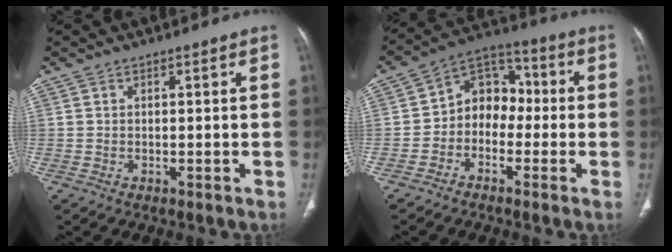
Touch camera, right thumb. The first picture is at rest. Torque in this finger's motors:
{"motor_torque": [-0.30, 0.53, 0.12, 0.12, 0.05]}